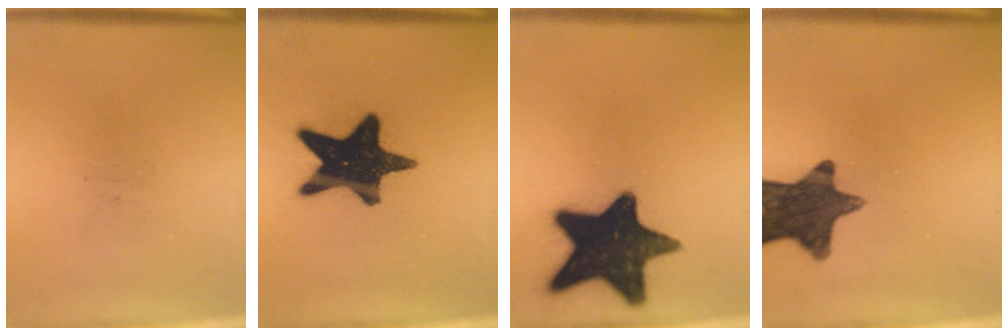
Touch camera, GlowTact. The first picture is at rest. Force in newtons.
{"total": 18.0}
{"total": 19.2}
{"total": 14.0}